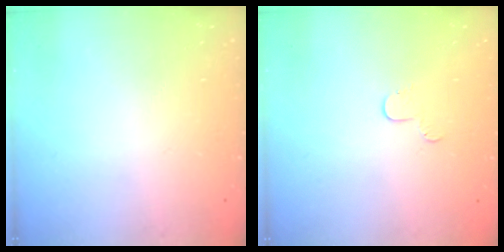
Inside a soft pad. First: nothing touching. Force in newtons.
{"total": 3.4, "press": 3.4, "slide": 0.3}